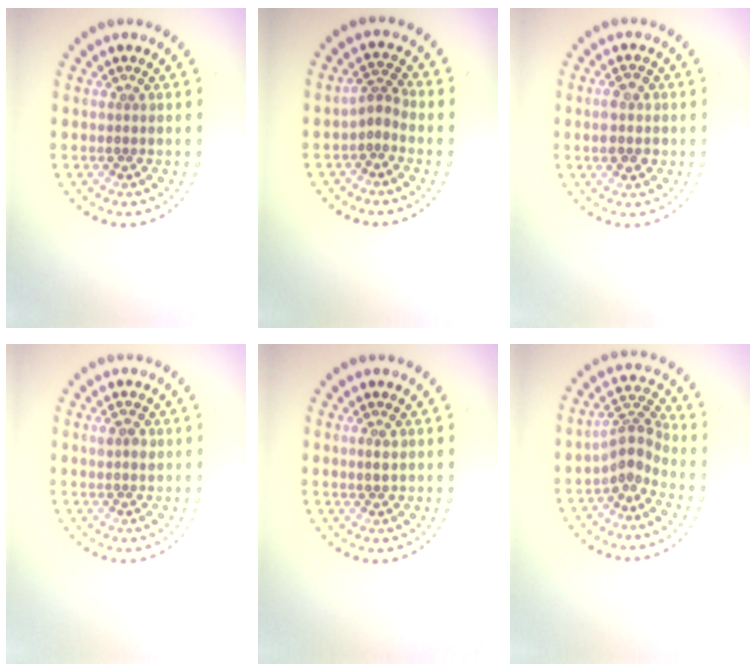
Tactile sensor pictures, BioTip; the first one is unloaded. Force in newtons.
{"total": 1.7, "press": 1.2, "slide": 1.3}
{"total": 2.9, "press": 2.9, "slide": 0.1}
{"total": 1.2, "press": 1.2, "slide": 0.4}
{"total": 0.9, "press": 0.9, "slide": 0.2}
{"total": 3.1, "press": 2.5, "slide": 1.9}